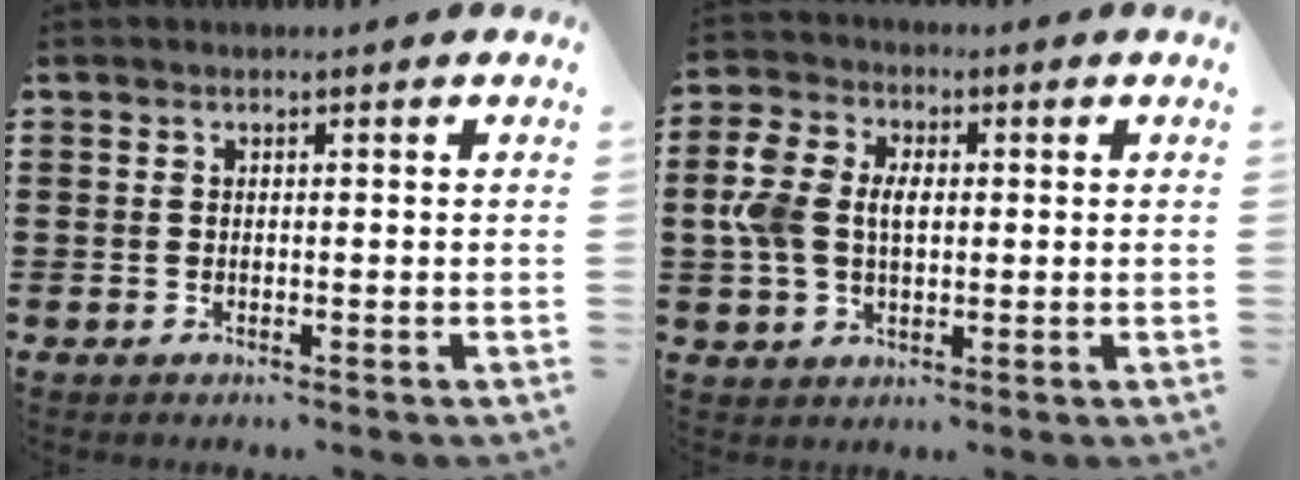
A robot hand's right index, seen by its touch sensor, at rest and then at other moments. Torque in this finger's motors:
{"motor_torque": [0.56, 0.10, 0.34, 0.17]}